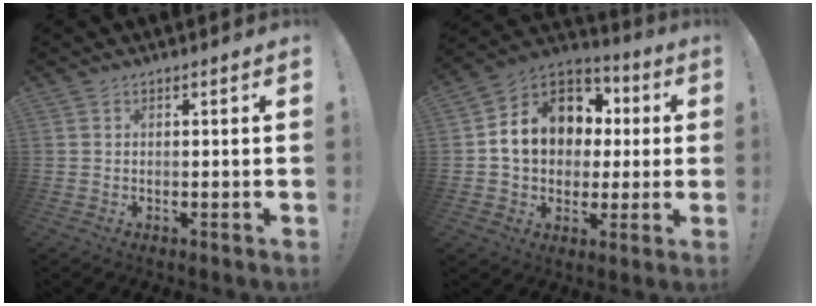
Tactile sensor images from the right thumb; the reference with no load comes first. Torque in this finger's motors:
{"motor_torque": [2.18, 2.28, 0.55, -0.14, 0.13]}